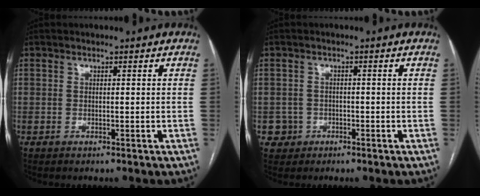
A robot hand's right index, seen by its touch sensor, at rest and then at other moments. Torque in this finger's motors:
{"motor_torque": [-0.41, 0.35, -1.05, -0.21]}